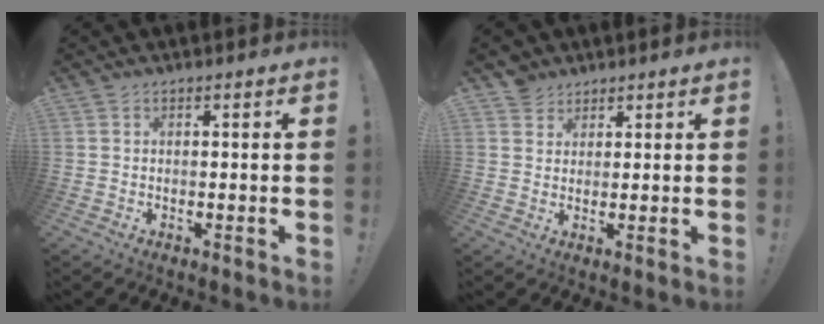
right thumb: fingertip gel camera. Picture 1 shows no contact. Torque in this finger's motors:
{"motor_torque": [-0.58, 0.28, 0.16, -0.21, 0.00]}